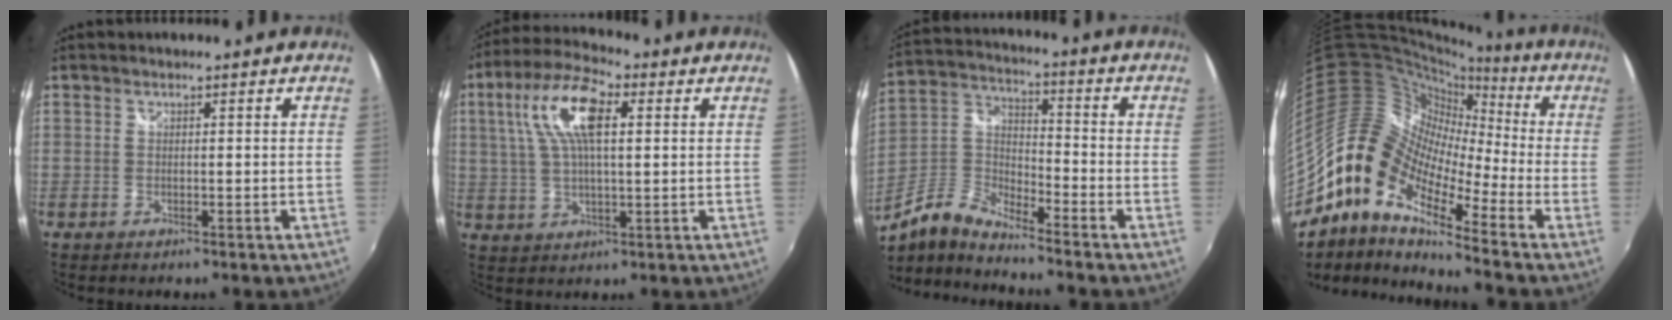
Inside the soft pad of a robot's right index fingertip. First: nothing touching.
{"total": 12.2, "force": [3.8, 4.4, 10.8], "torque": [-0.213, 0.026, 0.065]}
{"total": 9.2, "force": [-7.0, 2.3, 5.6], "torque": [-0.126, 0.002, -0.149]}
{"total": 12.8, "force": [-5.7, 6.5, 9.5], "torque": [-0.142, 0.002, -0.130]}